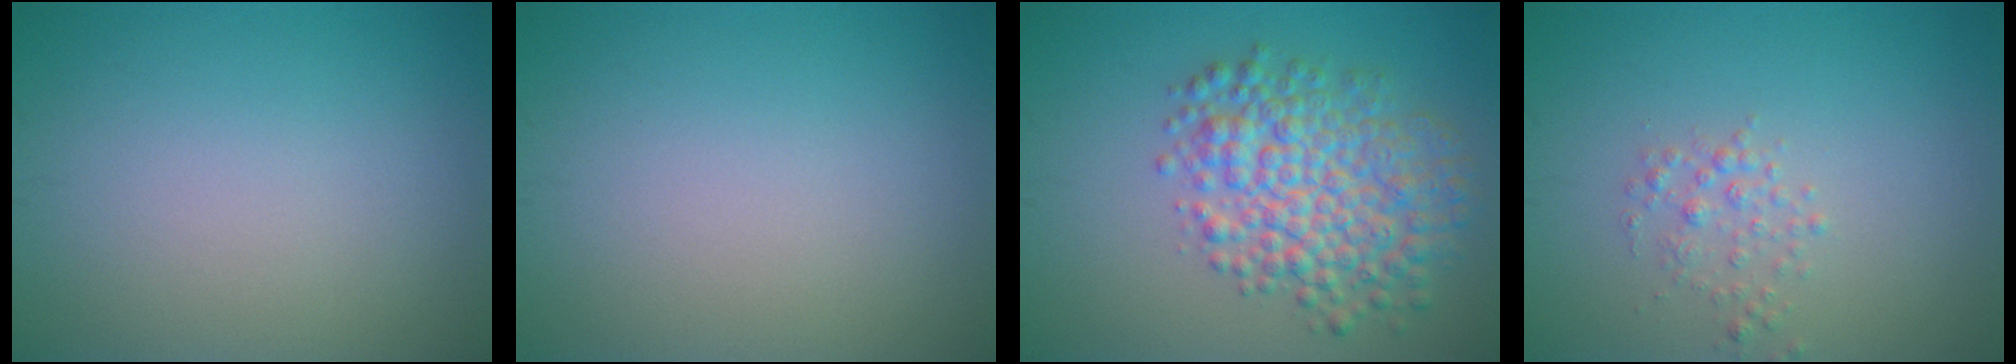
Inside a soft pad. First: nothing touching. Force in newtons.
{"total": 0.0}
{"total": 7.0, "press": 7.0, "slide": 0.2}
{"total": 1.5, "press": 1.5, "slide": 0.0}